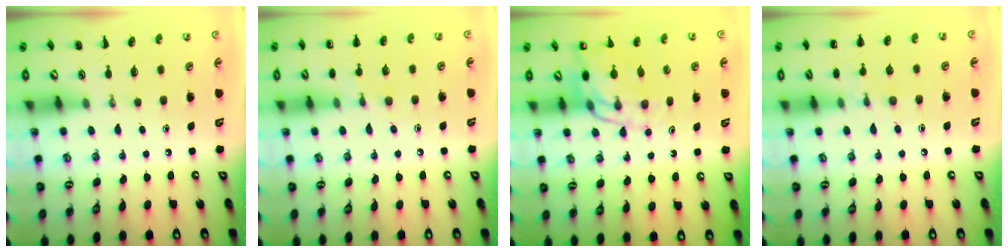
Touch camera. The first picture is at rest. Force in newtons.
{"total": 5.9, "press": 5.6, "slide": 1.9}
{"total": 11.4, "press": 10.9, "slide": 3.2}
{"total": 5.9, "press": 5.6, "slide": 1.8}